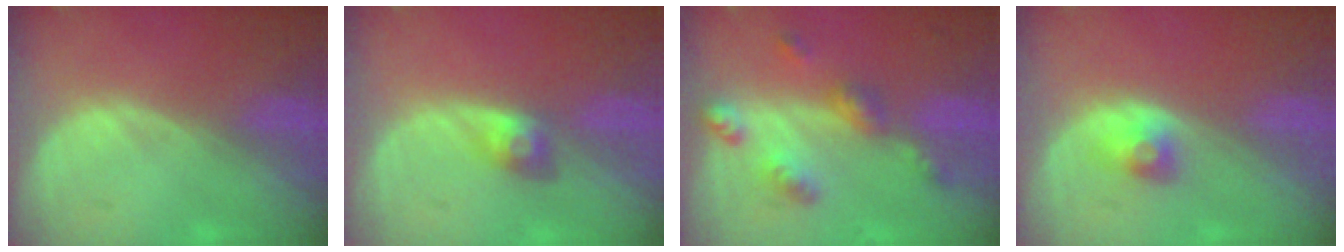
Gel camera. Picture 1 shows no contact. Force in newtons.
{"total": 2.8, "press": 2.6, "slide": 1.1}
{"total": 6.3, "press": 5.5, "slide": 3.1}
{"total": 2.5, "press": 2.3, "slide": 0.9}